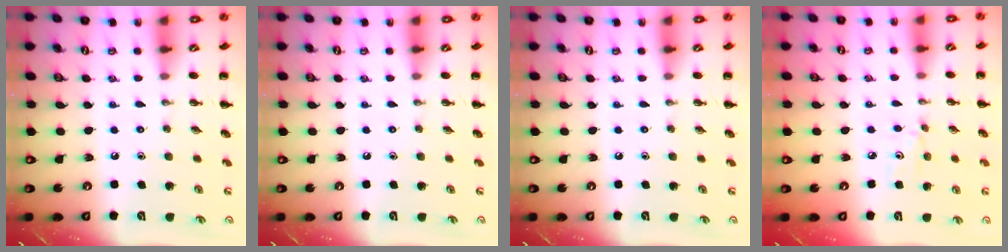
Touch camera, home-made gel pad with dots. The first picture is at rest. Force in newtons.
{"total": 0.0}
{"total": 0.0}
{"total": 3.0, "press": 2.8, "slide": 1.1}